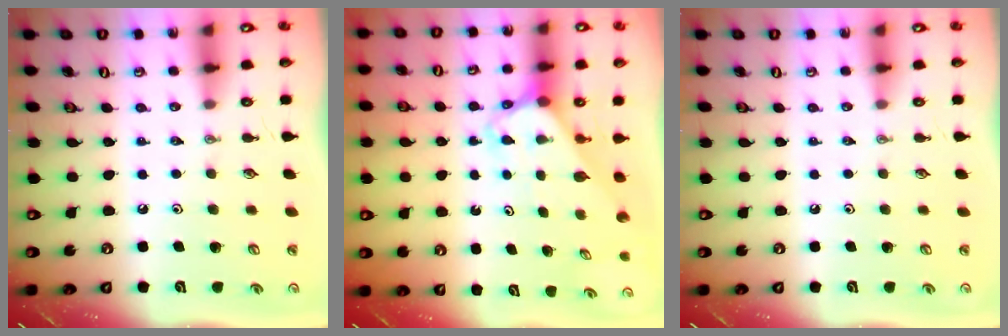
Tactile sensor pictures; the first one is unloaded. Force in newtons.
{"total": 2.8, "press": 2.8, "slide": 0.2}
{"total": 0.0}